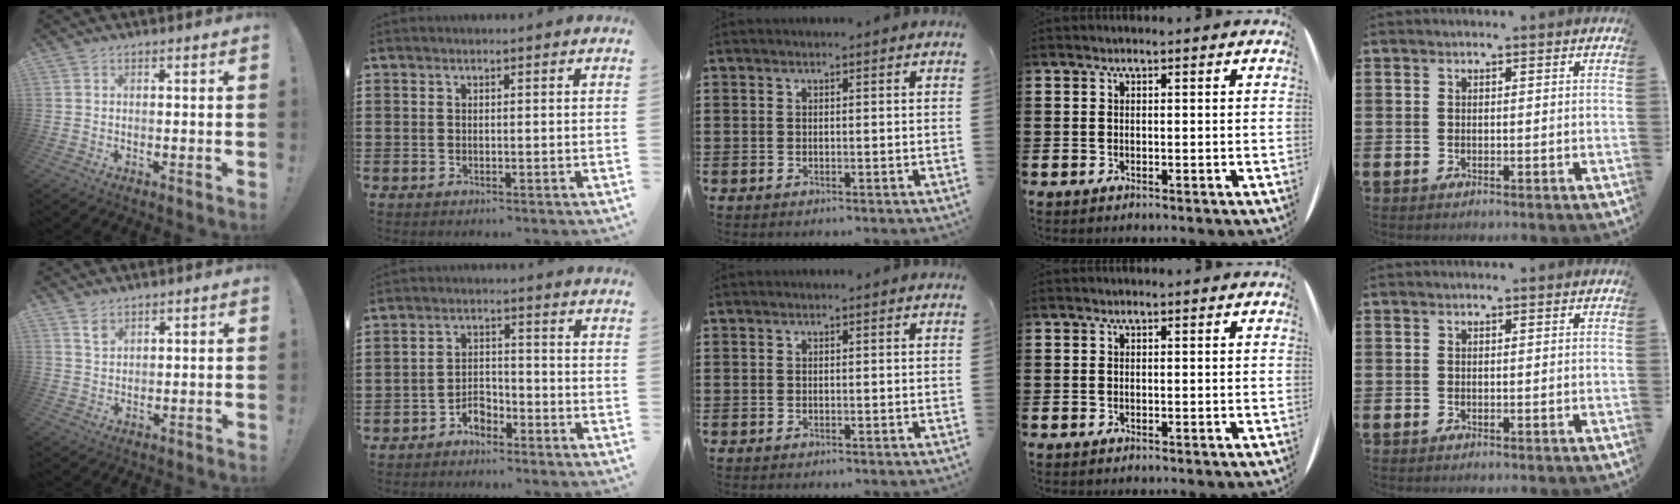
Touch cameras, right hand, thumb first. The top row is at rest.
{"thumb": {"total": 3.1, "force": [2.3, 1.6, 1.3], "torque": [-0.006, -0.019, 0.039]}, "index": {"total": 3.5, "force": [-2.9, 1.4, 1.1], "torque": [-0.025, 0.007, -0.059]}}